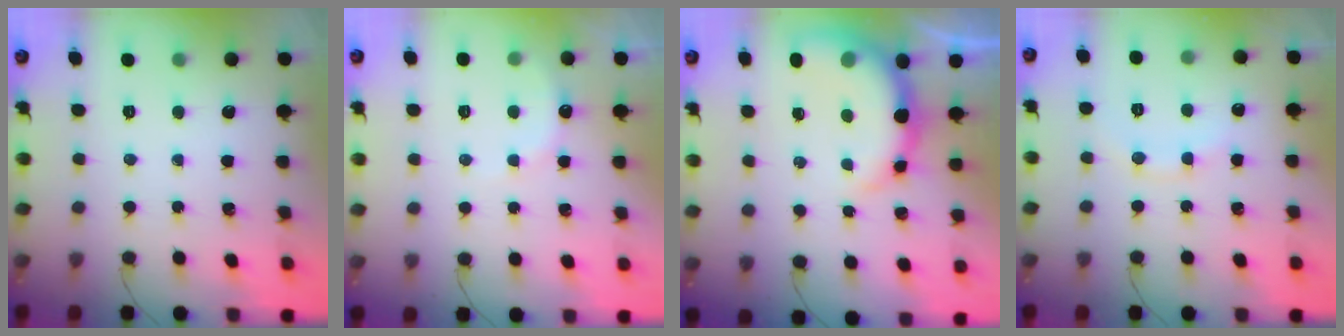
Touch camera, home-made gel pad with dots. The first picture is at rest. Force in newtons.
{"total": 5.6, "press": 5.5, "slide": 1.3}
{"total": 8.7, "press": 8.5, "slide": 1.8}
{"total": 9.2, "press": 9.1, "slide": 1.1}